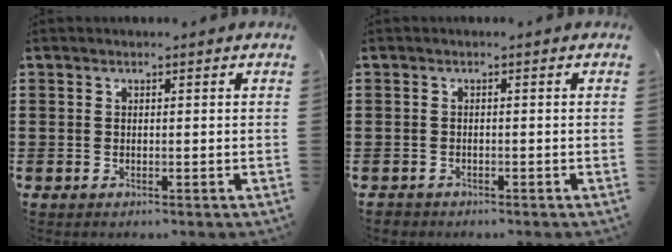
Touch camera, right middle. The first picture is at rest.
{"total": 0.7, "force": [-0.7, 0.3, -0.1], "torque": [-0.001, 0.001, -0.015]}